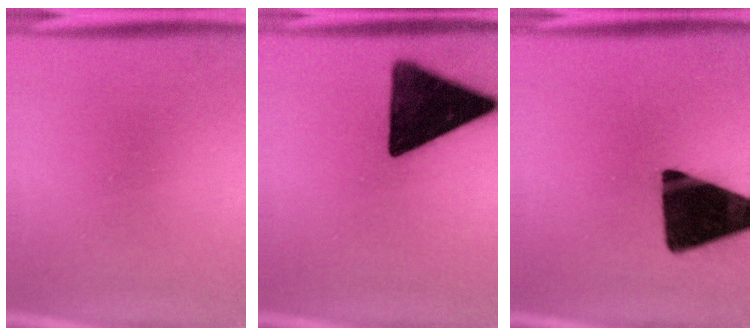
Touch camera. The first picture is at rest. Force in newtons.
{"total": 15.6}
{"total": 19.0}